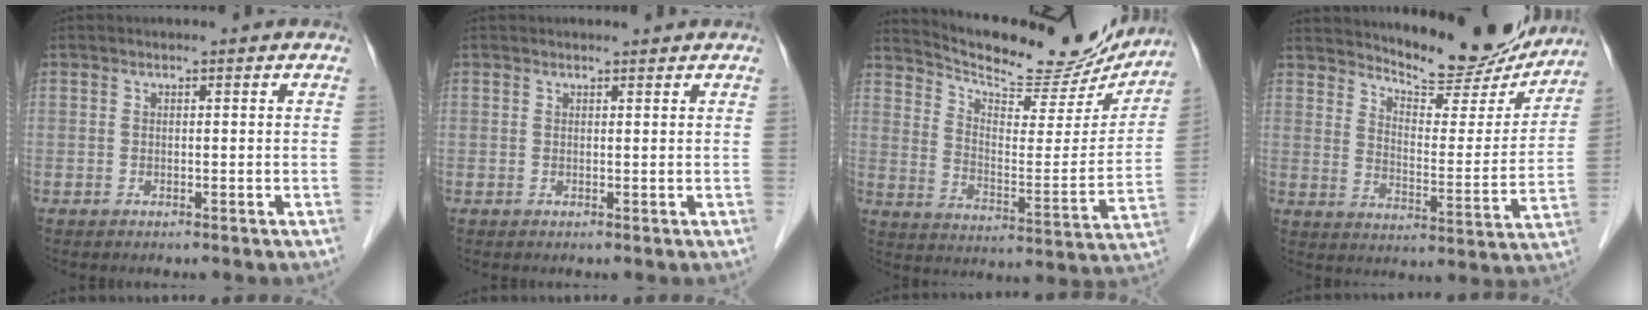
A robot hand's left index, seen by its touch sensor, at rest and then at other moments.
{"total": 0.9, "force": [0.9, 0.0, 0.1], "torque": [-0.008, 0.002, 0.016]}
{"total": 21.5, "force": [19.8, 4.4, 7.2], "torque": [-0.114, -0.031, 0.277]}
{"total": 16.4, "force": [15.5, 3.2, 4.4], "torque": [-0.061, -0.030, 0.207]}